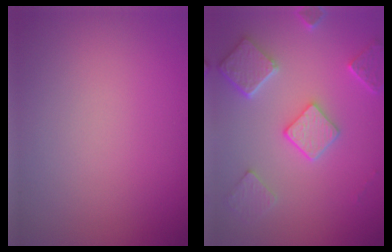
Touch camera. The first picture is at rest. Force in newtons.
{"total": 4.9, "press": 4.0, "slide": 2.9}